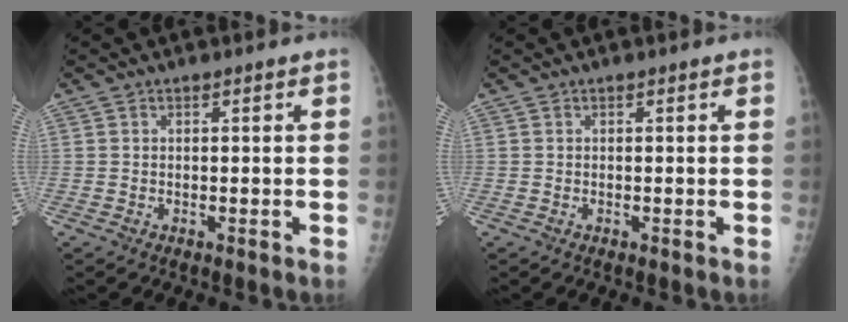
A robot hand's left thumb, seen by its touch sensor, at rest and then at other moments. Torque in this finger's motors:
{"motor_torque": [0.03, -0.02, -0.06, 0.01, 0.01]}